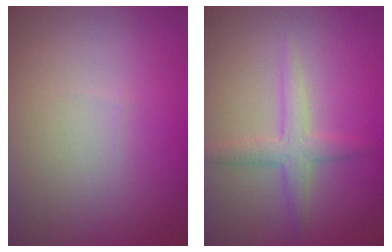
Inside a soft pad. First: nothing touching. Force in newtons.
{"total": 2.7, "press": 2.7, "slide": 0.1}